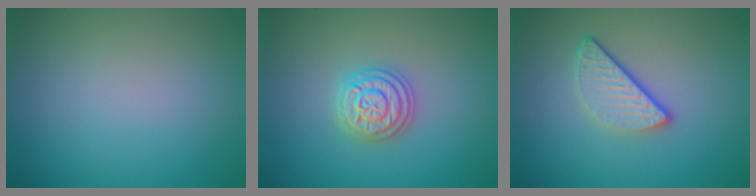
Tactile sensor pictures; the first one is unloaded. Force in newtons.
{"total": 3.2, "press": 3.2, "slide": 0.5}
{"total": 3.4, "press": 2.6, "slide": 2.1}